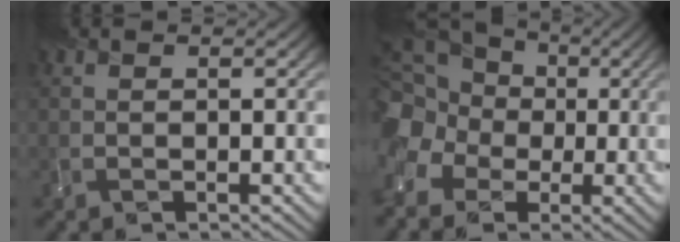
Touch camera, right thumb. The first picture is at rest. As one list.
[{"total": 14.4, "force": [-1.1, 12.6, 6.9], "torque": [-0.203, -0.004, -0.046]}]